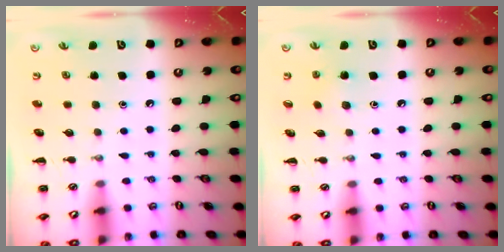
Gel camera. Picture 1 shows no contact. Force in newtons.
{"total": 4.3, "press": 4.2, "slide": 1.2}